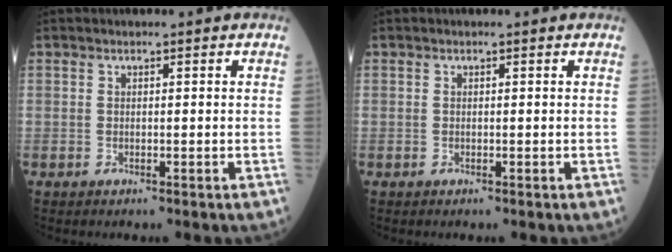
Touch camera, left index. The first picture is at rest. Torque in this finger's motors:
{"motor_torque": [0.14, -0.13, 0.05, 0.01]}